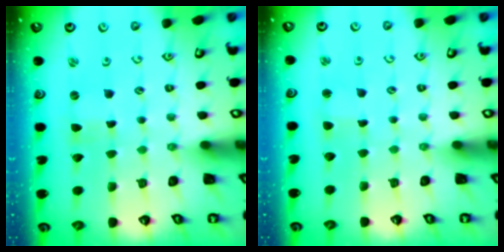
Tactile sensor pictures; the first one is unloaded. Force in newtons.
{"total": 2.0, "press": 2.0, "slide": 0.3}